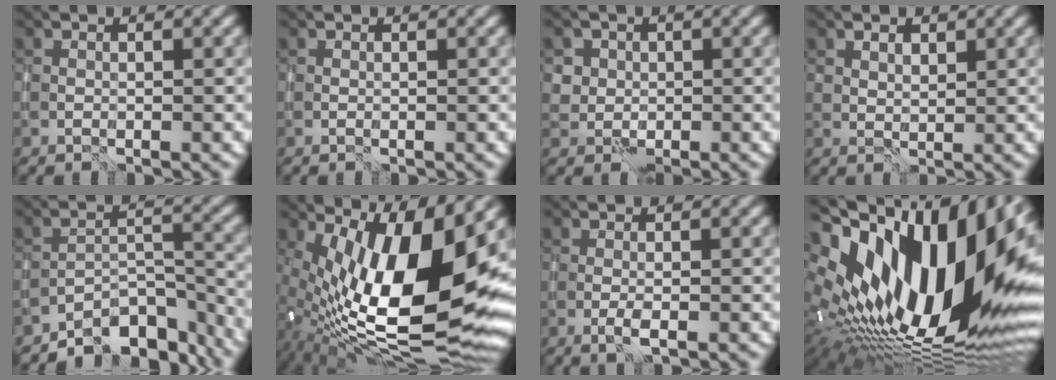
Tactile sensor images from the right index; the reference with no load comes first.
{"total": 0.0}
{"total": 2.9, "force": [0.9, 2.7, 0.4], "torque": [-0.005, 0.005, 0.014]}
{"total": 1.5, "force": [1.2, 0.8, 0.4], "torque": [-0.006, -0.003, 0.025]}
{"total": 6.7, "force": [-6.1, 2.0, 1.9], "torque": [-0.016, 0.000, -0.105]}
{"total": 16.2, "force": [2.8, 6.3, 14.6], "torque": [-0.243, 0.005, 0.053]}
{"total": 1.1, "force": [-0.4, 0.1, 1.0], "torque": [-0.019, -0.004, -0.008]}
{"total": 21.5, "force": [3.2, 10.0, 18.7], "torque": [-0.339, -0.001, 0.034]}